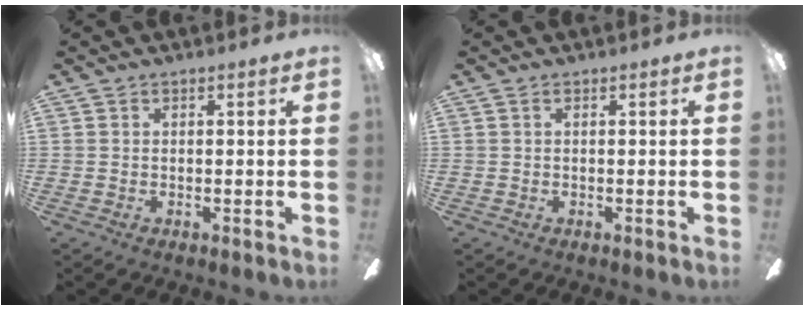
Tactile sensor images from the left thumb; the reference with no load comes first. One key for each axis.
{"total": 0.0}